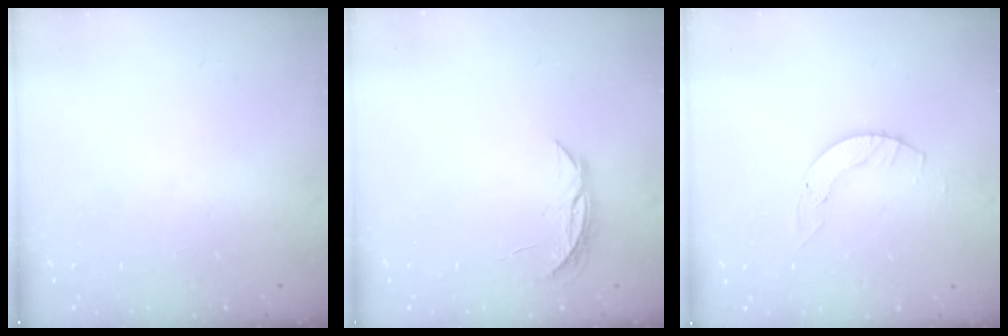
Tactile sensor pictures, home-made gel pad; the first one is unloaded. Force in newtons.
{"total": 4.8, "press": 4.7, "slide": 0.5}
{"total": 3.9, "press": 3.9, "slide": 0.4}